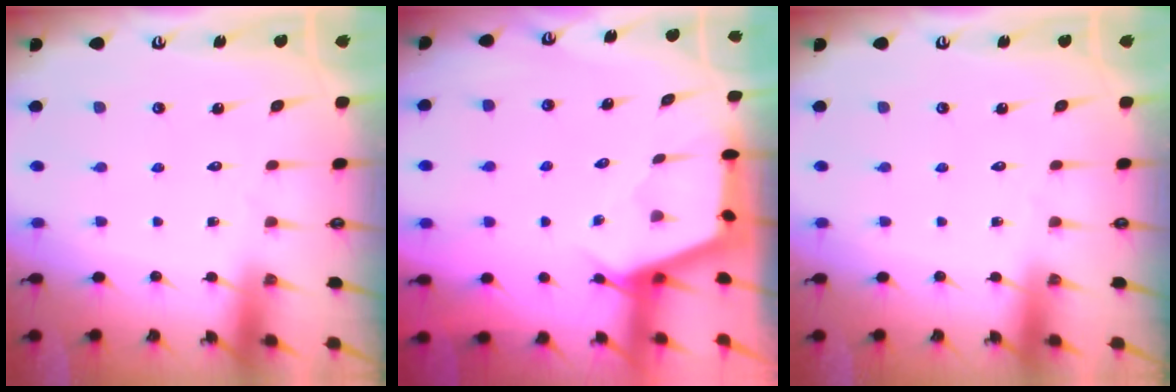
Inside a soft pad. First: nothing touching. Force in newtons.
{"total": 3.0, "press": 3.0, "slide": 0.4}
{"total": 0.0}